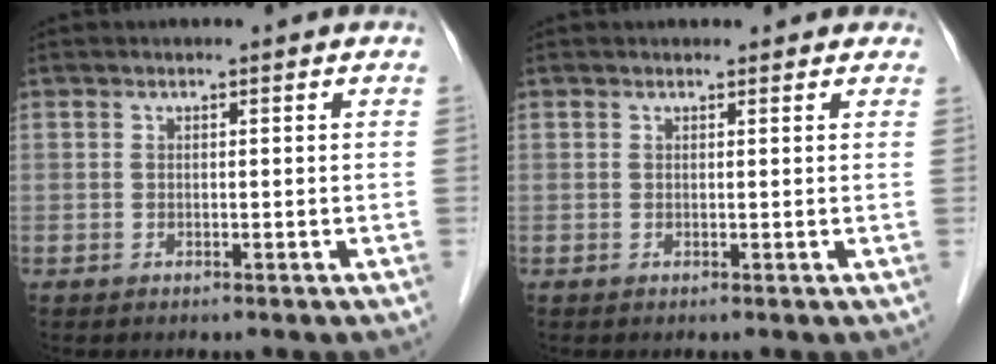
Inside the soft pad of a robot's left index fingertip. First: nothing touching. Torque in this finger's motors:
{"motor_torque": [0.07, -0.29, -0.03, 0.01]}